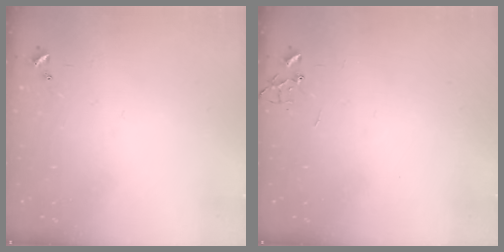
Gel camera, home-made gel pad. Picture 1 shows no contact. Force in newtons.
{"total": 0.0}